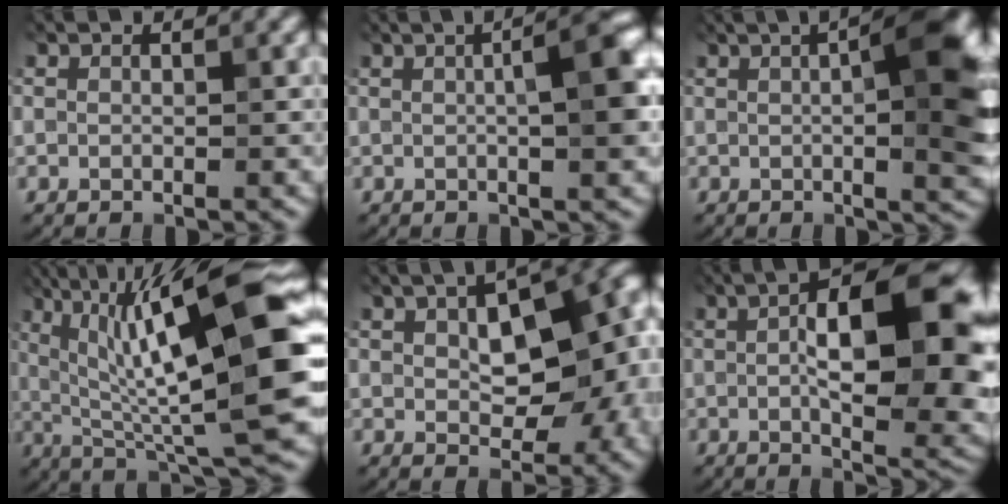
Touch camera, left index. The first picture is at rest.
{"total": 5.1, "force": [0.6, 0.8, 5.0], "torque": [-0.077, 0.014, 0.008]}
{"total": 8.6, "force": [1.3, 1.9, 8.3], "torque": [-0.119, 0.010, 0.019]}
{"total": 15.0, "force": [3.1, 2.9, 14.3], "torque": [-0.223, 0.013, 0.053]}
{"total": 12.7, "force": [1.1, 7.0, 10.5], "torque": [-0.124, 0.012, 0.030]}
{"total": 14.1, "force": [1.6, 5.3, 13.0], "torque": [-0.175, 0.021, 0.022]}